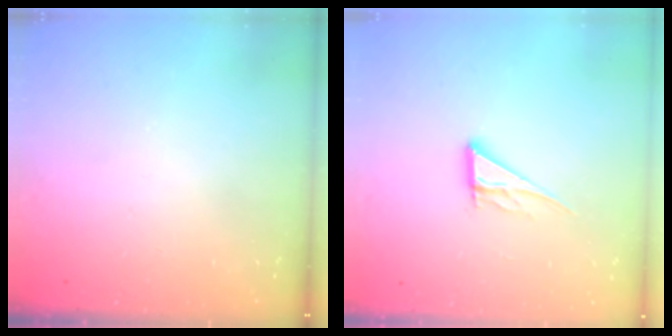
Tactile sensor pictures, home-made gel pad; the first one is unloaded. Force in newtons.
{"total": 7.1, "press": 7.1, "slide": 0.2}